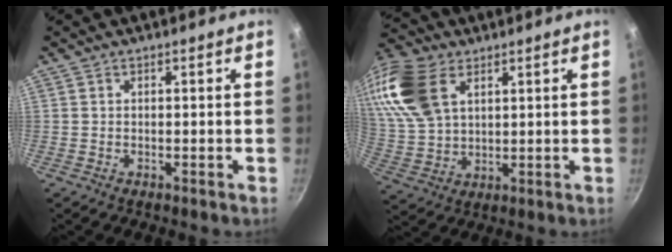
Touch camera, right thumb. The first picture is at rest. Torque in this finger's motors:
{"motor_torque": [-0.47, 1.02, 0.85, 0.95, 0.35]}